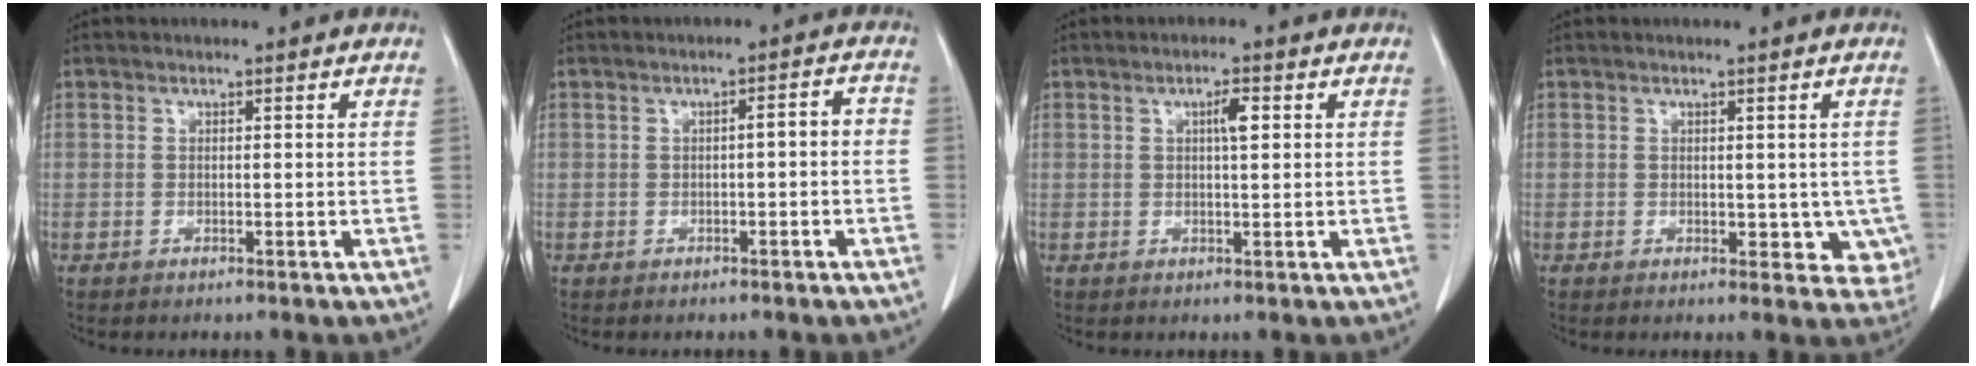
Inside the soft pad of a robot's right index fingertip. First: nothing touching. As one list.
[{"total": 2.6, "force": [-0.6, 0.6, 2.5], "torque": [-0.032, 0.012, -0.008]}, {"total": 2.6, "force": [0.8, 0.4, 2.4], "torque": [-0.042, 0.003, 0.012]}, {"total": 4.7, "force": [0.1, 3.1, 3.4], "torque": [-0.011, -0.005, 0.007]}]